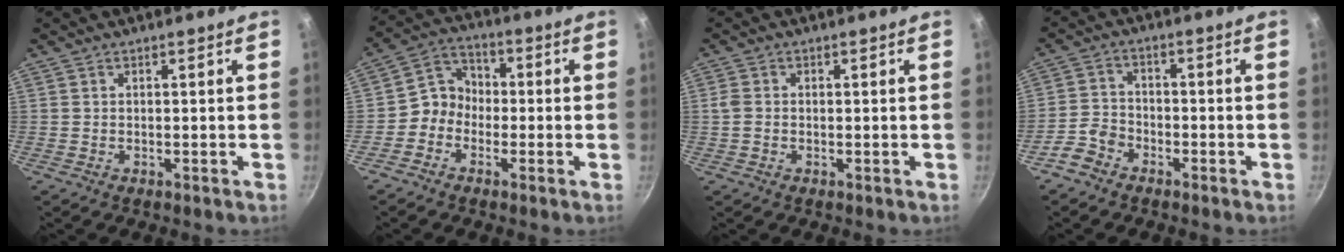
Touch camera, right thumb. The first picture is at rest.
{"total": 6.3, "force": [-1.6, 5.6, 2.5], "torque": [-0.011, 0.032, -0.051]}
{"total": 2.2, "force": [-0.2, 1.7, 1.3], "torque": [-0.032, 0.004, -0.008]}
{"total": 4.8, "force": [-3.3, 3.1, 1.6], "torque": [-0.025, 0.034, -0.069]}